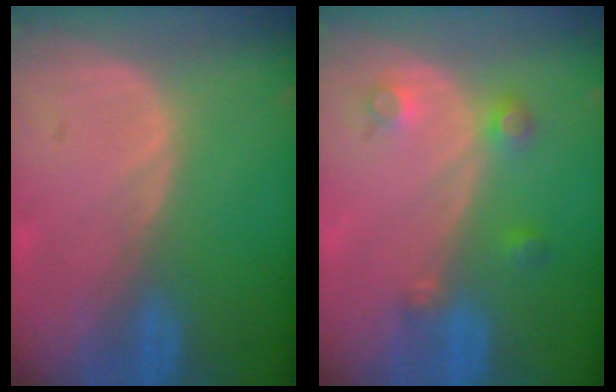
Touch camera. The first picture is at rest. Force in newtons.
{"total": 3.4, "press": 3.1, "slide": 1.5}